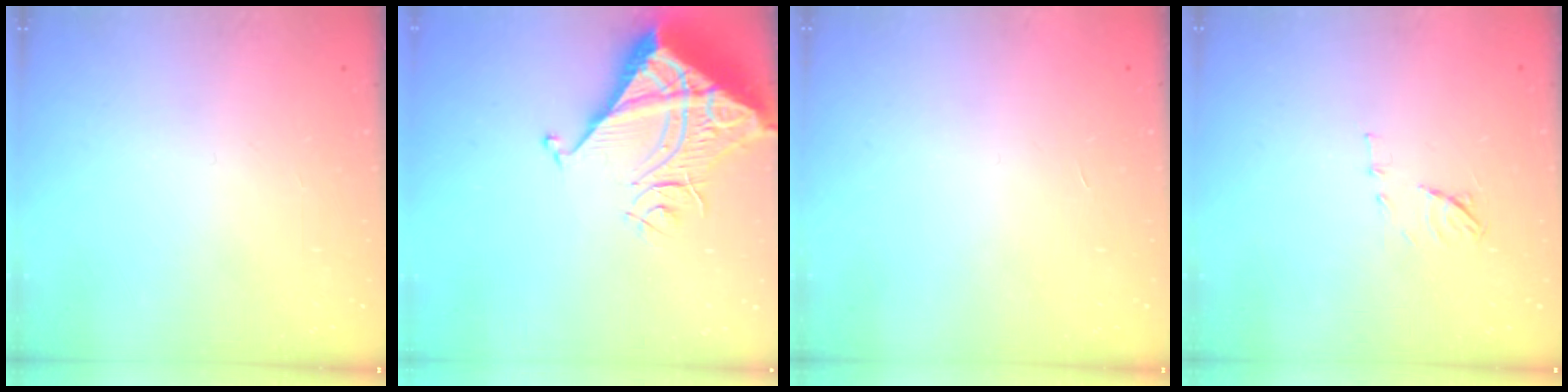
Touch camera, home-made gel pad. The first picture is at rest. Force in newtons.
{"total": 9.4, "press": 9.3, "slide": 1.0}
{"total": 1.7, "press": 1.7, "slide": 0.1}
{"total": 6.9, "press": 6.9, "slide": 0.7}